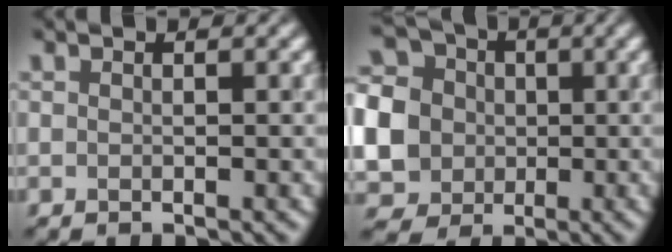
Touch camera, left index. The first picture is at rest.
{"total": 12.3, "force": [-0.5, 11.2, 5.1], "torque": [-0.160, 0.001, -0.028]}